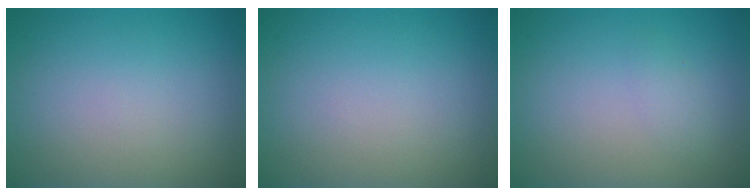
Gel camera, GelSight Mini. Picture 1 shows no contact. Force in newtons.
{"total": 0.0}
{"total": 1.0, "press": 1.0, "slide": 0.1}